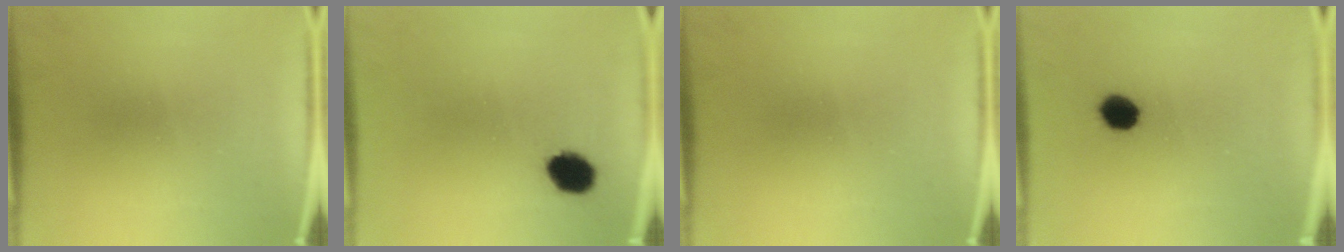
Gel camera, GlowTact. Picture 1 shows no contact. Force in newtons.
{"total": 6.2}
{"total": 0.0}
{"total": 3.8}